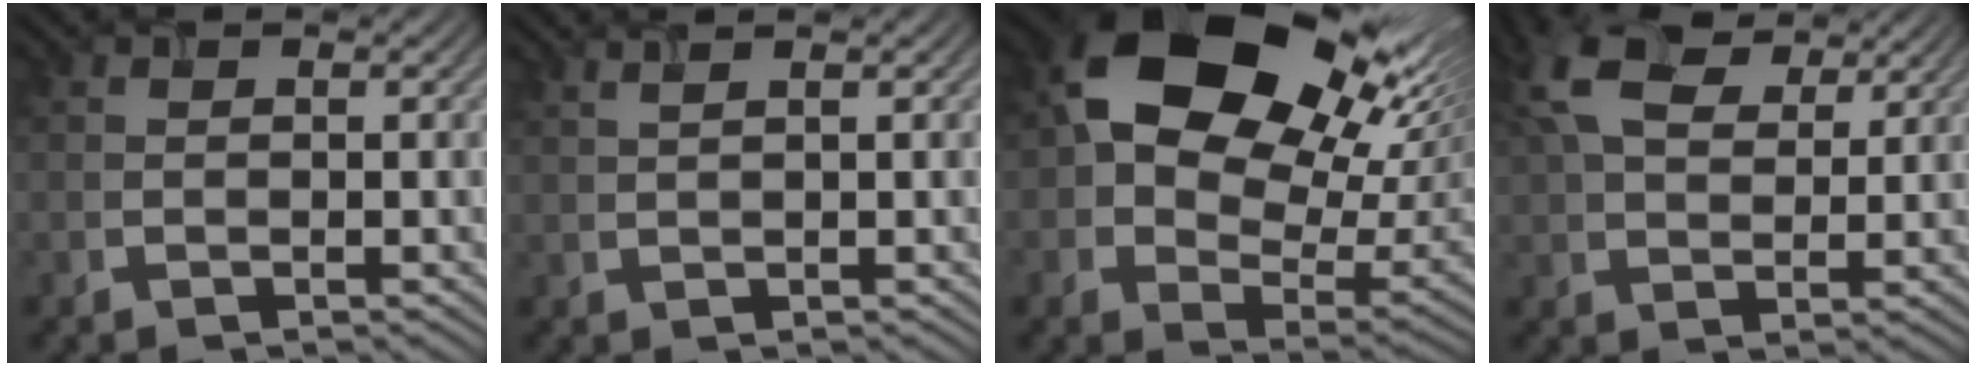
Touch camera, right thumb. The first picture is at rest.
{"total": 2.0, "force": [1.4, 0.4, 1.3], "torque": [-0.023, 0.006, 0.017]}
{"total": 19.6, "force": [8.0, 12.2, 13.0], "torque": [-0.238, 0.003, 0.150]}
{"total": 11.1, "force": [5.8, 5.9, 7.3], "torque": [-0.186, 0.028, 0.113]}